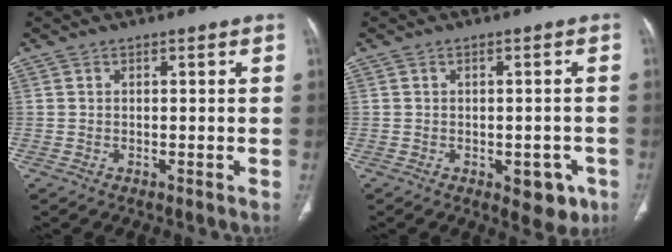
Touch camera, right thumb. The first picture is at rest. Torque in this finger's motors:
{"motor_torque": [1.06, 0.36, -0.17, 0.11, 0.10]}